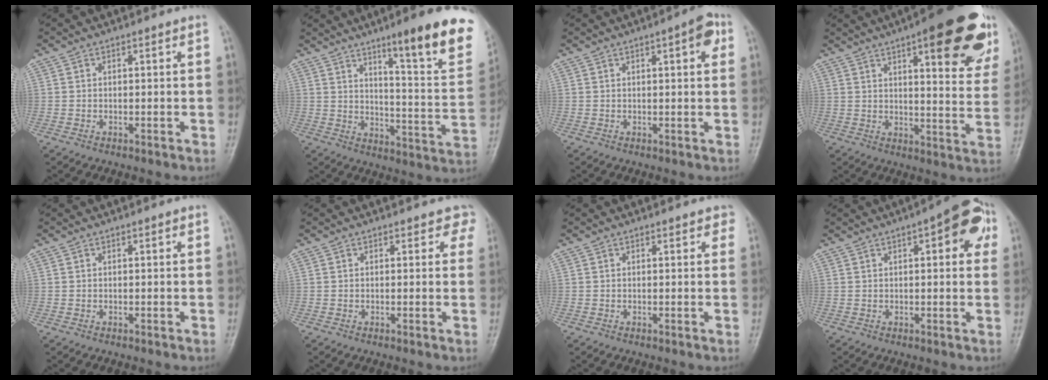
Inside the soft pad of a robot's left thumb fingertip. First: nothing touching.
{"total": 20.1, "force": [12.2, 3.1, 15.7], "torque": [-0.178, -0.066, 0.176]}
{"total": 3.6, "force": [1.5, 0.9, 3.1], "torque": [-0.037, 0.000, 0.018]}
{"total": 22.7, "force": [12.1, 6.8, 18.0], "torque": [-0.197, -0.035, 0.151]}
{"total": 0.0}
{"total": 3.0, "force": [2.2, 1.8, 0.8], "torque": [0.025, -0.006, 0.006]}
{"total": 2.1, "force": [1.4, 1.1, 1.1], "torque": [0.009, 0.001, 0.010]}
{"total": 9.9, "force": [3.6, 3.7, 8.4], "torque": [-0.078, 0.008, 0.035]}